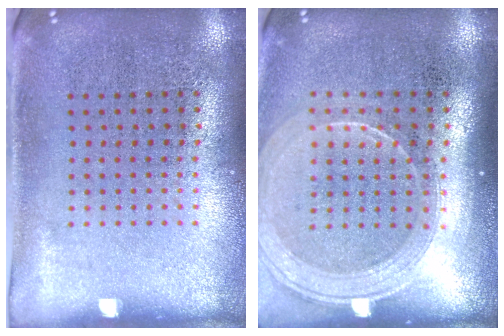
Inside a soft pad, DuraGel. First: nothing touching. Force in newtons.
{"total": 1.8, "press": 1.6, "slide": 0.7}